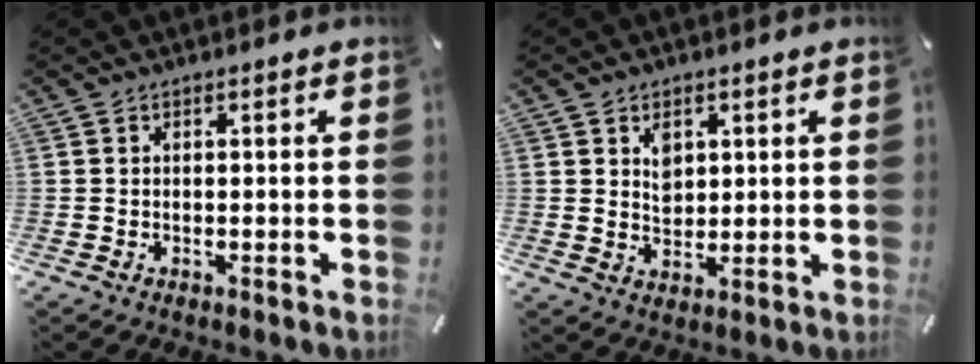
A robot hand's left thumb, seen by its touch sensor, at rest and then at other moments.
{"total": 4.4, "force": [1.8, 3.5, 1.8], "torque": [-0.020, -0.004, 0.028]}